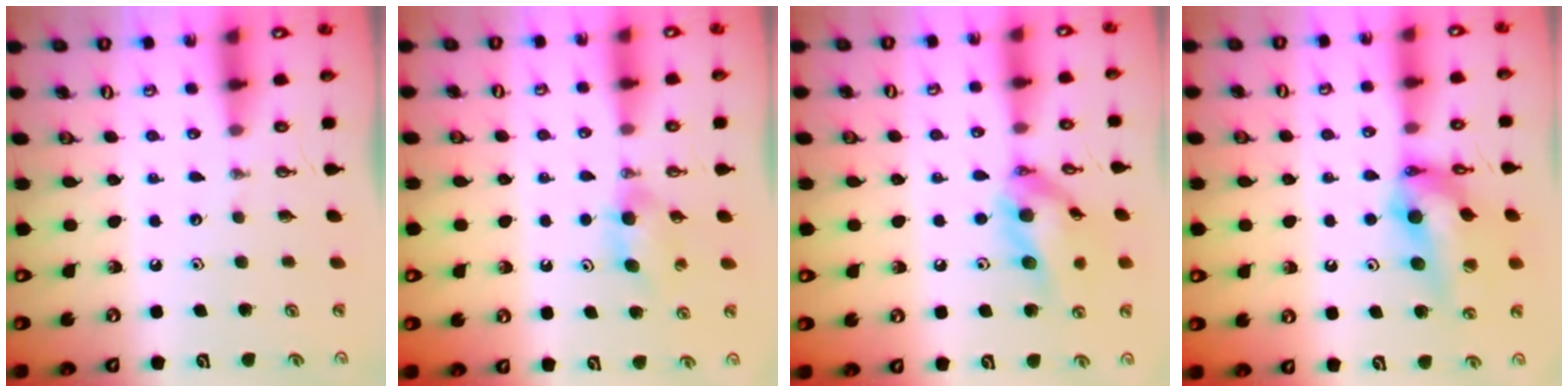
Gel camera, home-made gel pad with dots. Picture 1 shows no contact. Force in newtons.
{"total": 5.9, "press": 5.8, "slide": 1.0}
{"total": 14.0, "press": 13.8, "slide": 1.9}
{"total": 14.6, "press": 14.5, "slide": 1.6}